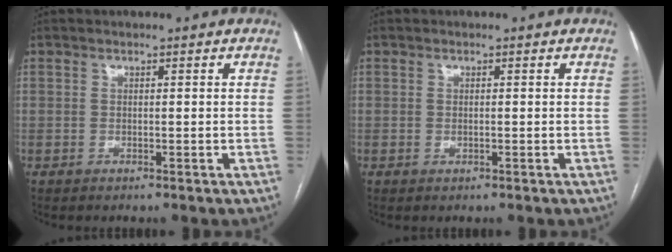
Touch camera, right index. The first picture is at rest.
{"total": 0.6, "force": [-0.1, 0.3, 0.6], "torque": [-0.012, -0.002, 0.000]}